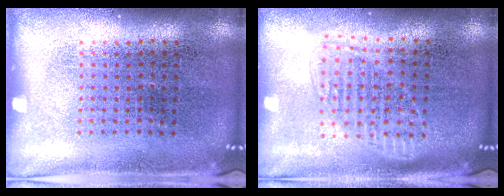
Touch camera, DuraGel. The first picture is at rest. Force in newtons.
{"total": 1.6, "press": 1.4, "slide": 0.8}